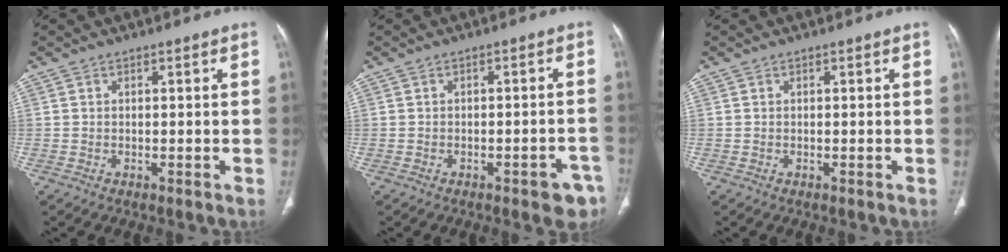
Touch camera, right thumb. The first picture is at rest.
{"total": 5.4, "force": [-3.2, 2.0, 3.9], "torque": [-0.029, 0.018, -0.035]}
{"total": 0.0}